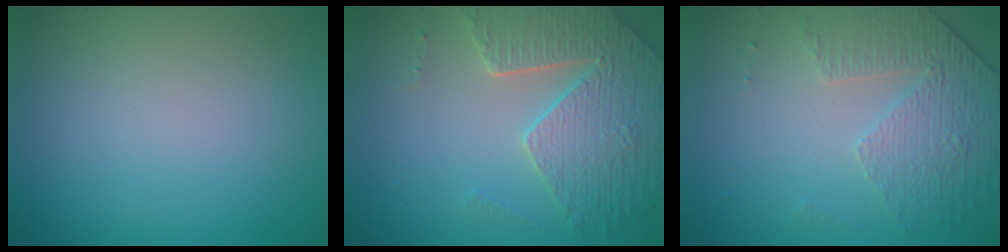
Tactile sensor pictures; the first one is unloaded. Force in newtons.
{"total": 5.1, "press": 4.6, "slide": 2.1}
{"total": 4.7, "press": 3.1, "slide": 3.6}